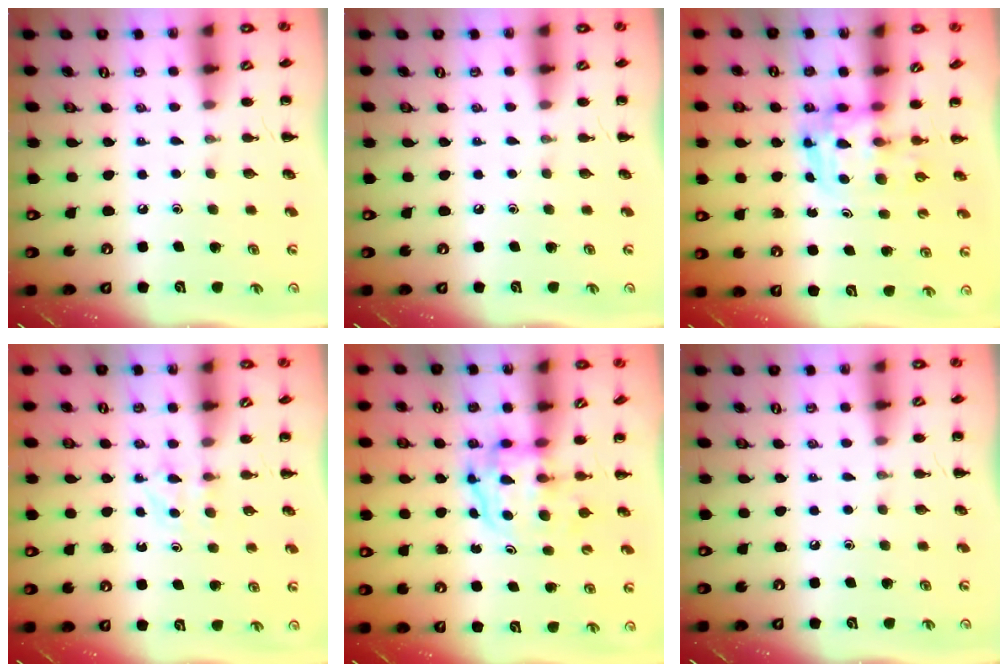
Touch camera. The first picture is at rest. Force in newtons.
{"total": 0.0}
{"total": 3.6, "press": 3.5, "slide": 0.6}
{"total": 2.8, "press": 2.6, "slide": 1.0}
{"total": 3.8, "press": 3.7, "slide": 0.6}
{"total": 0.0}